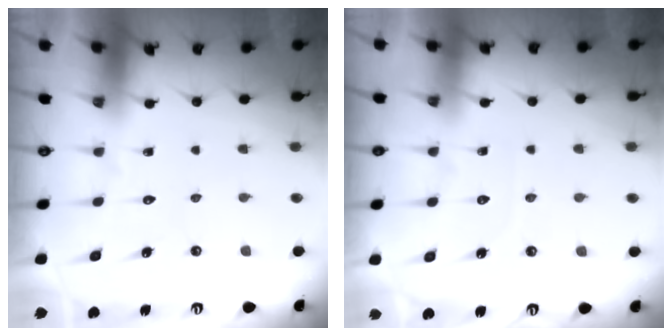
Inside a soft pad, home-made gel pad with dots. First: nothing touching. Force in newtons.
{"total": 2.9, "press": 2.8, "slide": 0.4}